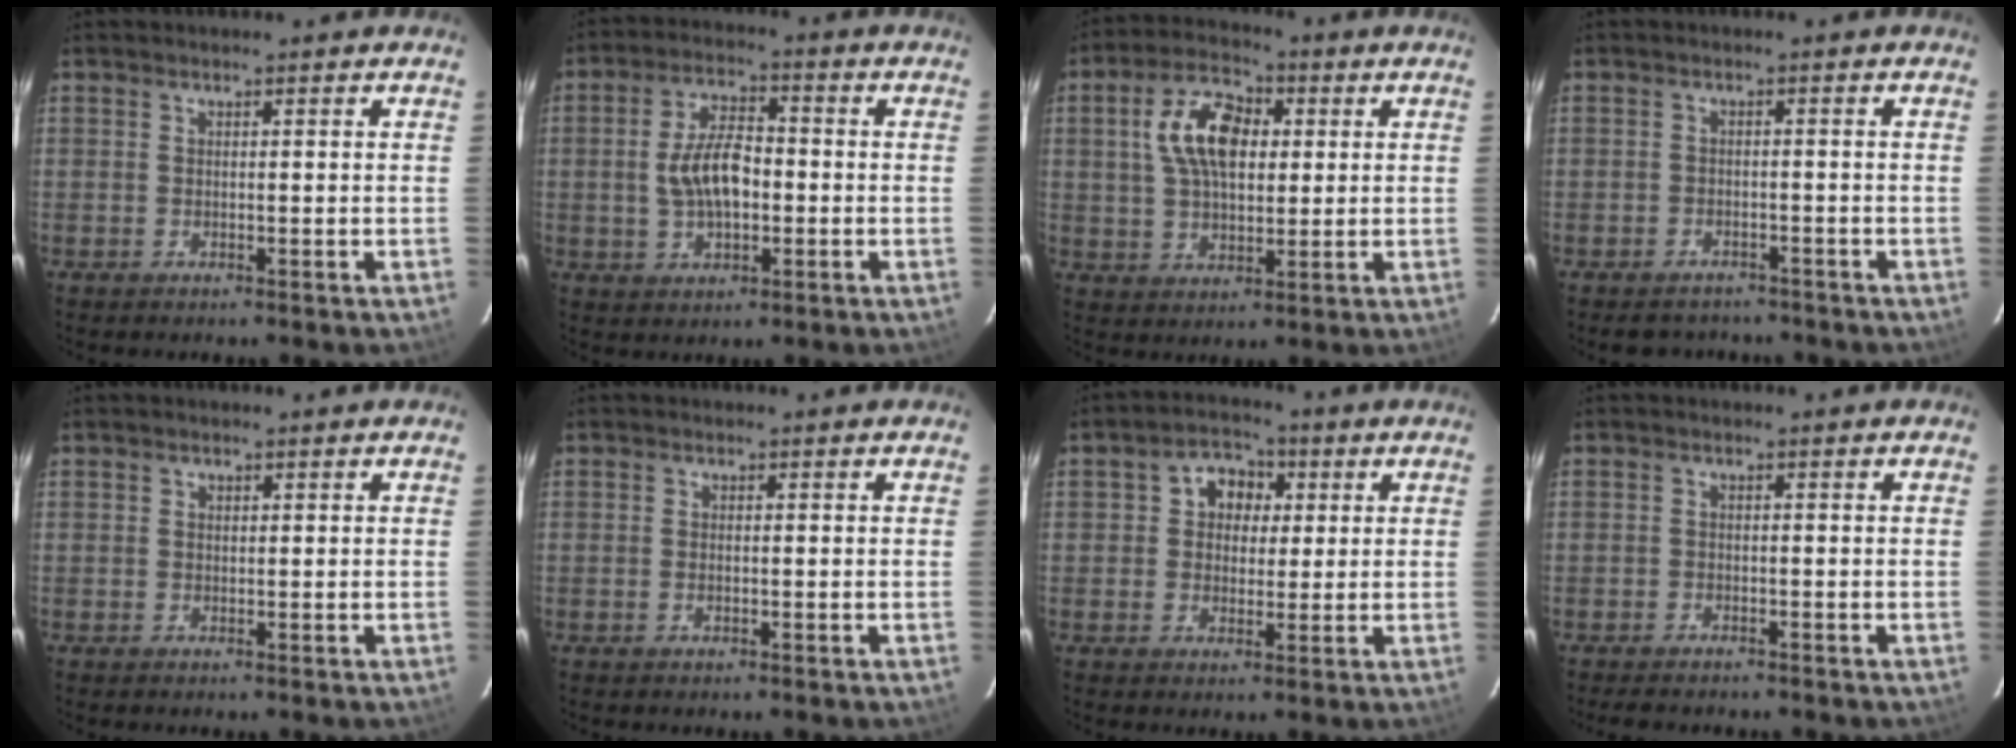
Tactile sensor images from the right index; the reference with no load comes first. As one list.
[{"total": 9.1, "force": [-1.0, 4.6, 7.8], "torque": [-0.153, 0.010, -0.014]}, {"total": 11.5, "force": [2.5, 6.6, 9.1], "torque": [-0.173, 0.025, 0.044]}, {"total": 5.6, "force": [-4.7, 2.8, 1.1], "torque": [-0.026, 0.007, -0.061]}, {"total": 0.5, "force": [0.1, 0.5, 0.0], "torque": [0.001, 0.003, 0.001]}, {"total": 1.0, "force": [-0.2, 0.5, 0.8], "torque": [-0.016, 0.001, -0.005]}, {"total": 6.3, "force": [1.3, 5.4, 2.9], "torque": [-0.040, 0.023, 0.019]}, {"total": 3.8, "force": [-3.4, 1.1, 1.4], "torque": [-0.035, -0.006, -0.053]}]